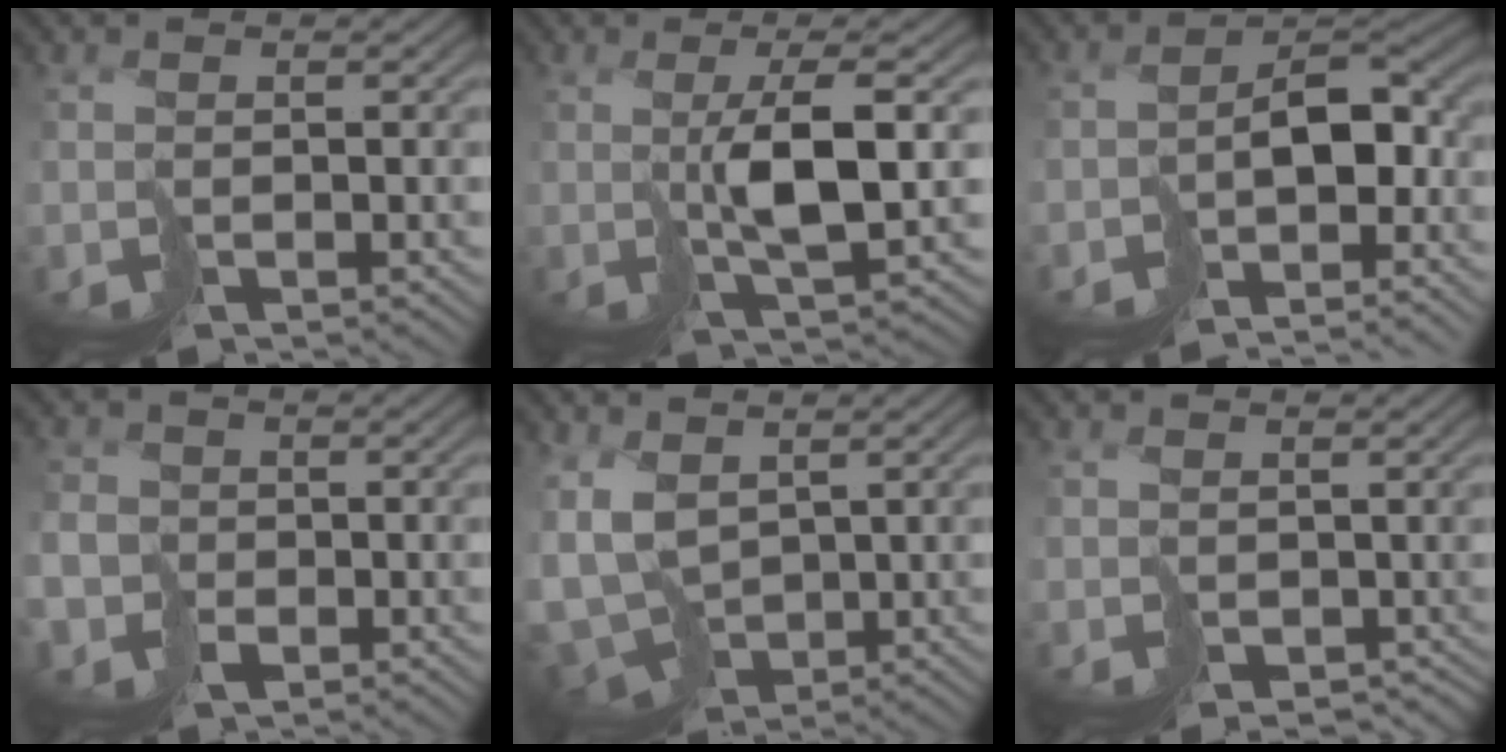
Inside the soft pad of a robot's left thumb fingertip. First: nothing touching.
{"total": 4.8, "force": [1.8, 0.4, 4.5], "torque": [-0.088, 0.004, 0.040]}
{"total": 5.9, "force": [-3.4, 2.8, 3.9], "torque": [-0.045, -0.007, -0.062]}
{"total": 4.9, "force": [-2.0, 4.1, 1.7], "torque": [-0.044, -0.016, -0.051]}
{"total": 8.7, "force": [-0.6, 6.0, 6.3], "torque": [-0.169, -0.034, 0.000]}
{"total": 1.7, "force": [0.5, 1.5, 0.7], "torque": [-0.016, -0.007, 0.012]}